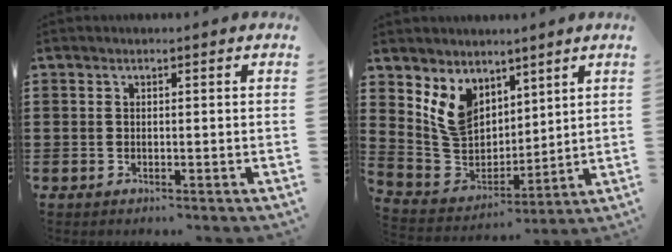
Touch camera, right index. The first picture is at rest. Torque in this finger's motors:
{"motor_torque": [1.10, 1.04, 0.30, 0.07]}